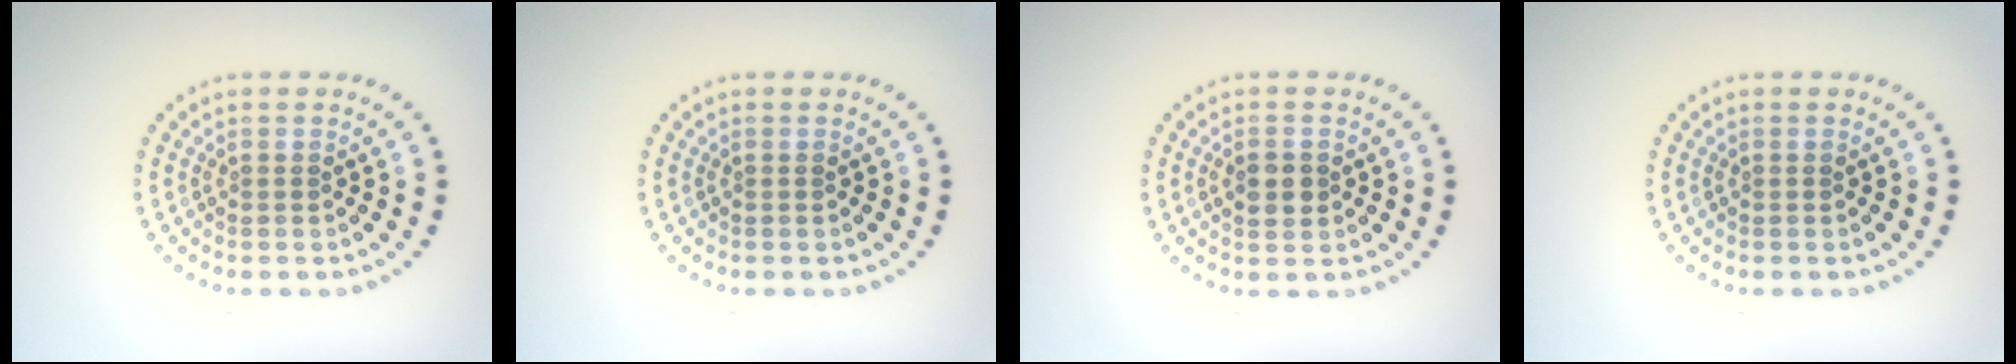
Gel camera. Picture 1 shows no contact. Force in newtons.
{"total": 0.0}
{"total": 2.5, "press": 2.5, "slide": 0.1}
{"total": 0.0}